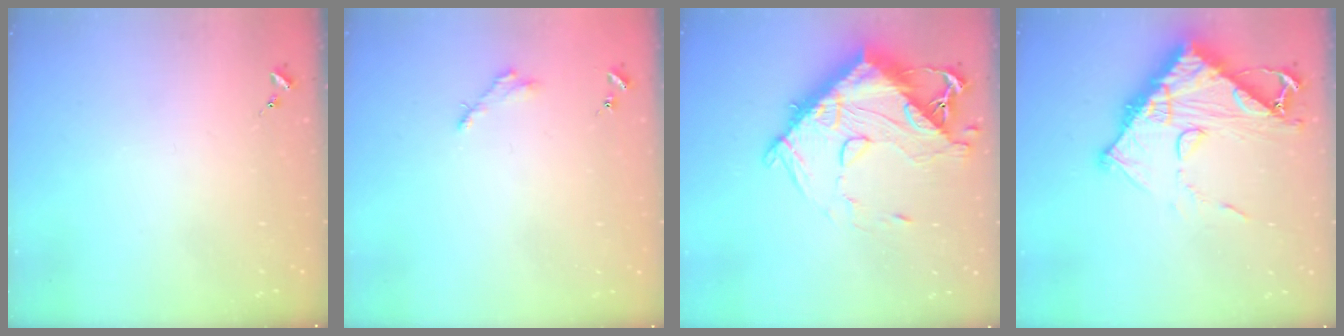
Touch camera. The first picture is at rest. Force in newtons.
{"total": 2.8, "press": 2.8, "slide": 0.3}
{"total": 19.8, "press": 19.7, "slide": 2.2}
{"total": 16.7, "press": 16.6, "slide": 1.9}